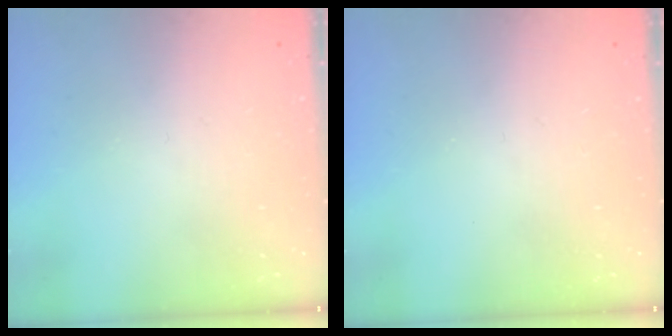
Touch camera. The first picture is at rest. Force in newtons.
{"total": 0.0}